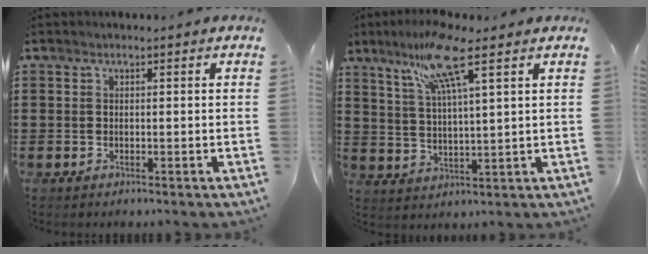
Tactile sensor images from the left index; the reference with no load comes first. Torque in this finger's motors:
{"motor_torque": [1.16, -0.98, 0.40, 0.21]}